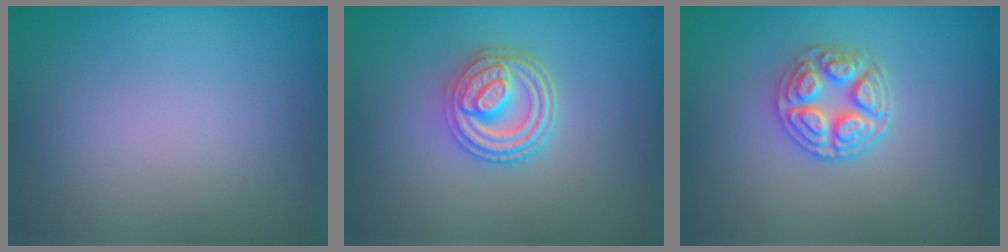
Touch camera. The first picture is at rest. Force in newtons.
{"total": 4.7, "press": 3.7, "slide": 2.9}
{"total": 3.7, "press": 3.3, "slide": 1.8}